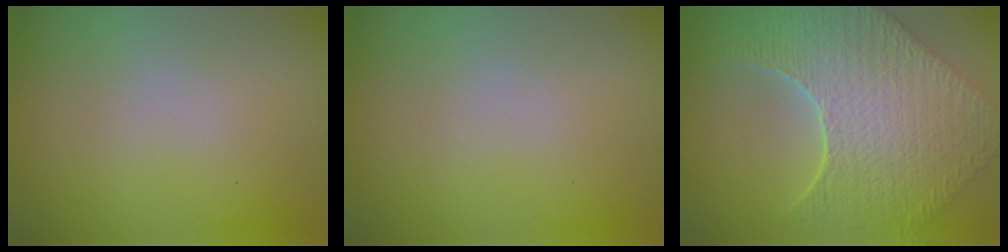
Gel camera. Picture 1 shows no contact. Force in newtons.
{"total": 0.0}
{"total": 9.9, "press": 7.1, "slide": 6.8}